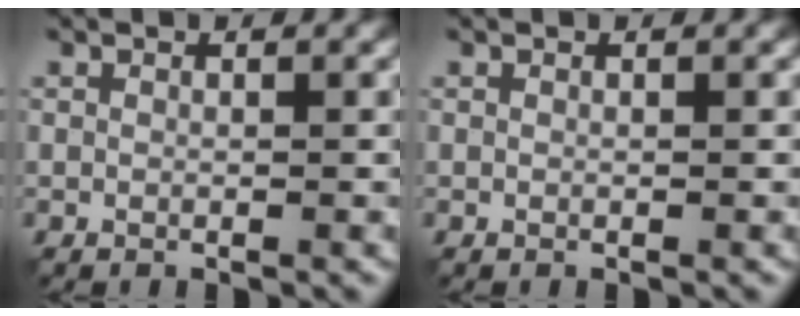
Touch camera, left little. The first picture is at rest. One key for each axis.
{"total": 0.0}